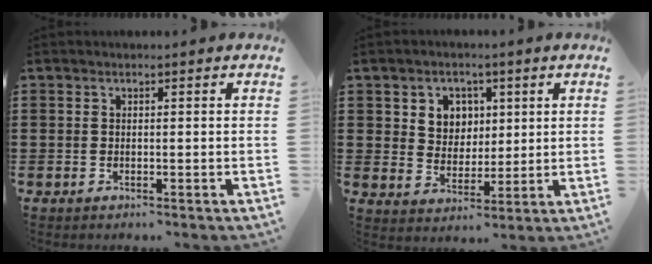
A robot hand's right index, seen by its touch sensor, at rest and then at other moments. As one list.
[{"total": 5.2, "force": [1.9, 4.6, 1.4], "torque": [-0.042, 0.014, 0.030]}]